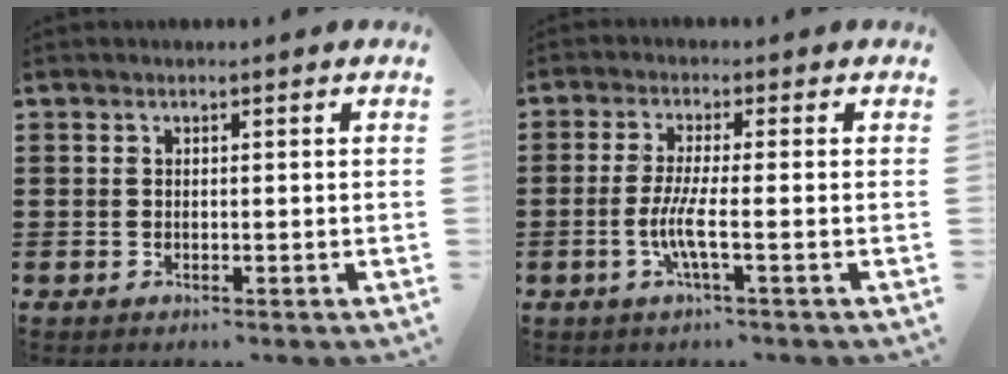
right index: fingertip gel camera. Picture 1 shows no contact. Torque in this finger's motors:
{"motor_torque": [2.14, 0.00, 0.10, 0.10]}